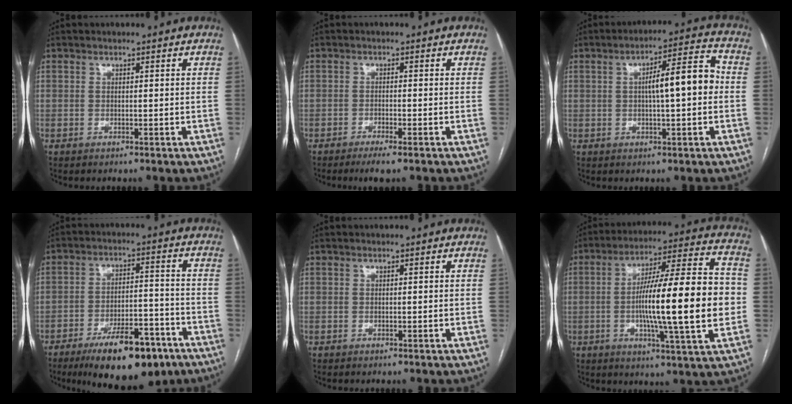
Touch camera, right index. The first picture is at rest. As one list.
[{"total": 3.0, "force": [-2.1, 0.3, 2.1], "torque": [-0.036, -0.005, -0.037]}, {"total": 9.1, "force": [0.2, 1.6, 9.0], "torque": [-0.138, 0.027, 0.002]}, {"total": 15.0, "force": [-10.0, 4.9, 10.1], "torque": [-0.146, 0.007, -0.153]}, {"total": 0.0}, {"total": 20.8, "force": [-2.1, 1.4, 20.6], "torque": [-0.321, 0.010, -0.037]}]